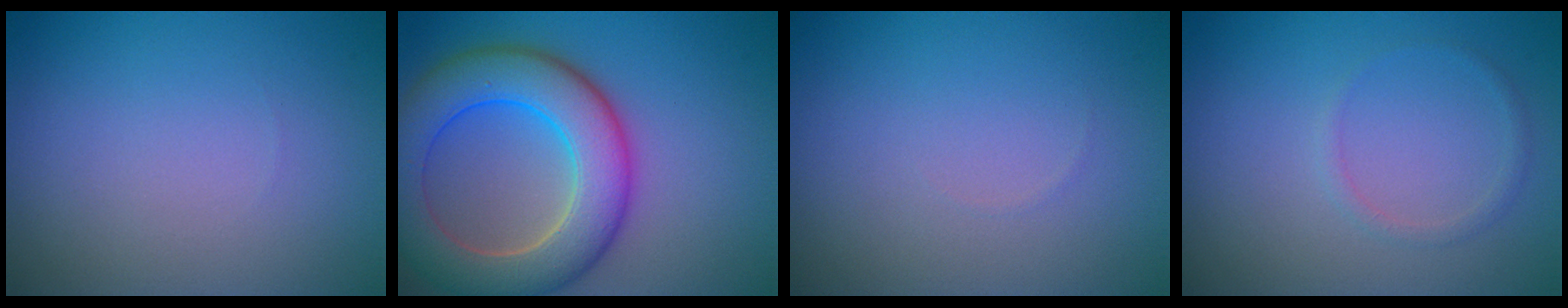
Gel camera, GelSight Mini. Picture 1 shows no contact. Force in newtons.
{"total": 8.8, "press": 8.8, "slide": 0.6}
{"total": 0.0}
{"total": 0.9, "press": 0.9, "slide": 0.1}